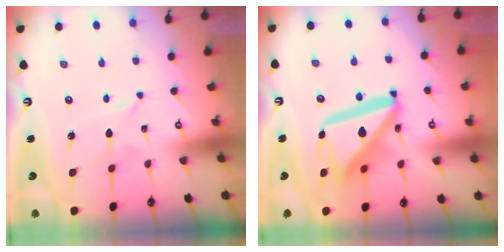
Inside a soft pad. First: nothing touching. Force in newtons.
{"total": 19.3, "press": 19.2, "slide": 2.4}